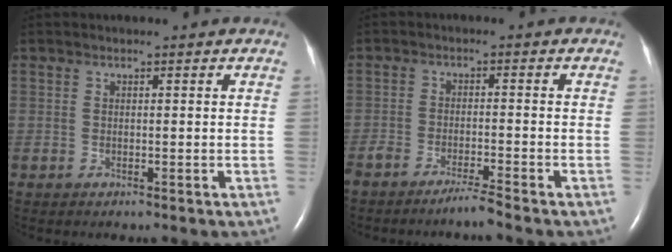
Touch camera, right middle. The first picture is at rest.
{"total": 3.4, "force": [-2.9, -0.6, 1.5], "torque": [-0.033, -0.007, -0.061]}